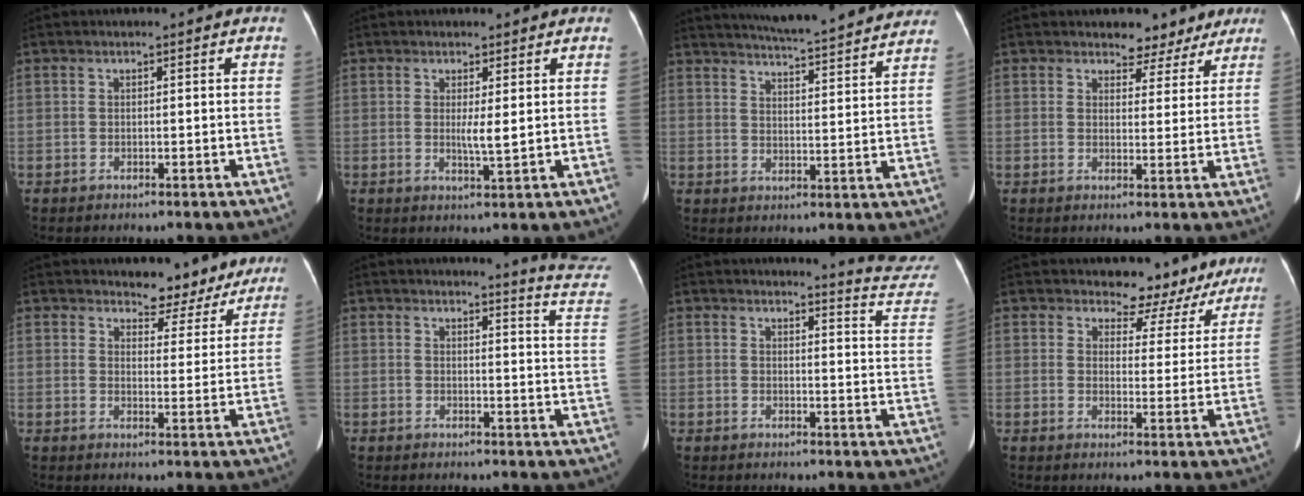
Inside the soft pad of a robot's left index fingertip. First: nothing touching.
{"total": 2.1, "force": [0.1, -0.1, 2.1], "torque": [-0.045, -0.007, 0.011]}
{"total": 22.8, "force": [21.0, 1.5, 8.9], "torque": [-0.139, -0.020, 0.265]}
{"total": 5.2, "force": [4.4, 2.9, 0.4], "torque": [0.003, -0.003, 0.051]}
{"total": 6.7, "force": [6.1, 2.6, 0.9], "torque": [-0.003, -0.008, 0.075]}
{"total": 10.8, "force": [10.6, -1.7, 0.7], "torque": [-0.007, -0.120, 0.094]}
{"total": 10.6, "force": [10.6, -0.9, 0.1], "torque": [0.004, -0.104, 0.094]}
{"total": 8.1, "force": [7.4, 3.3, 0.1], "torque": [0.015, -0.012, 0.074]}